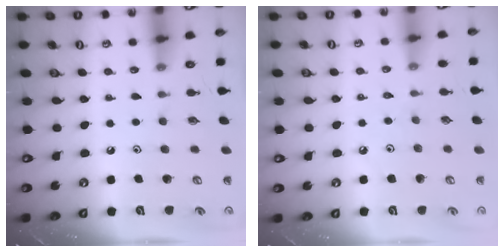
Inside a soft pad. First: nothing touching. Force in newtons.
{"total": 2.2, "press": 2.2, "slide": 0.4}